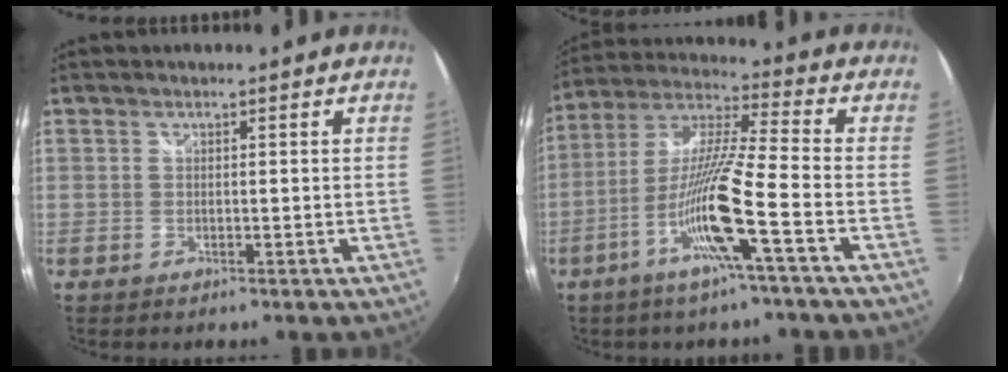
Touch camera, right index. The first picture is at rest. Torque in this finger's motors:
{"motor_torque": [1.94, 0.19, 0.54, 0.13]}